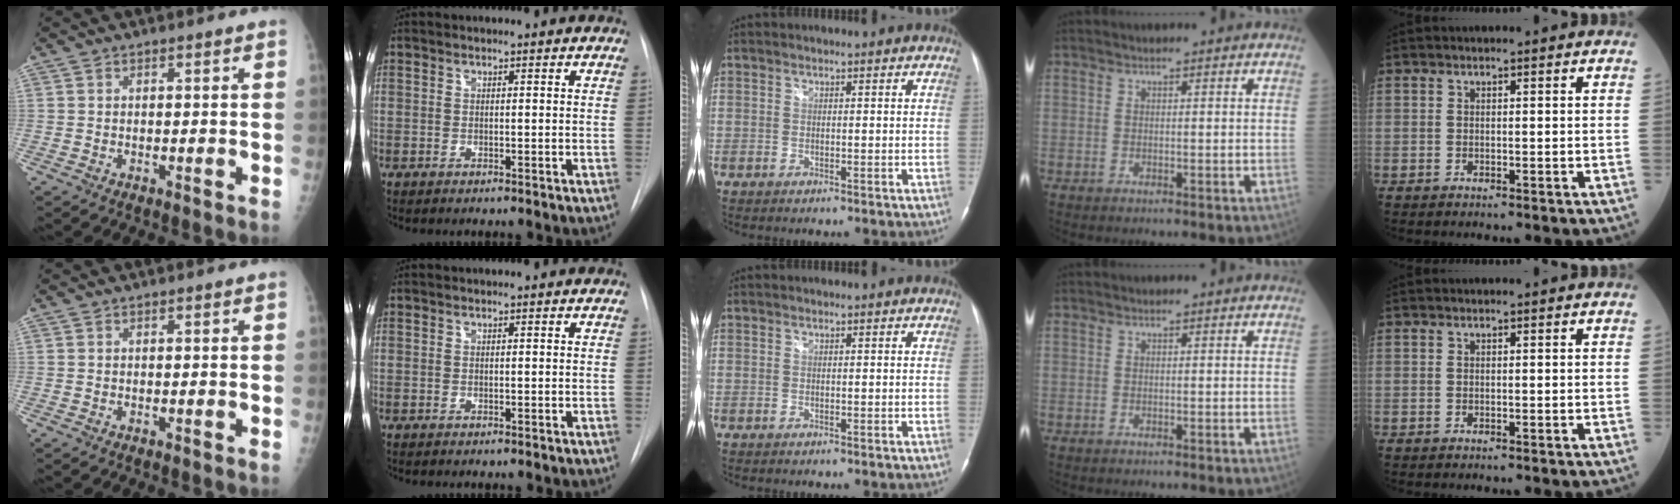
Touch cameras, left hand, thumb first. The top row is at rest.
{}